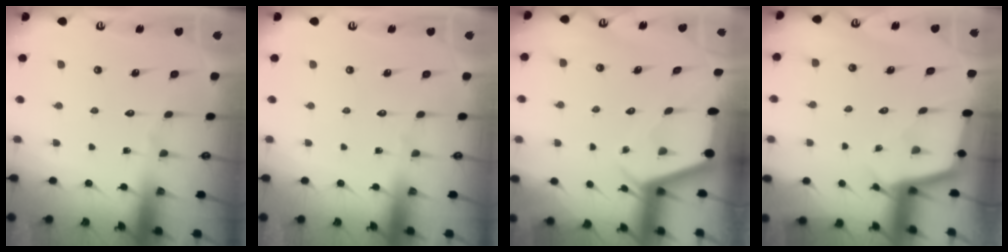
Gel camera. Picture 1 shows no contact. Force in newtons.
{"total": 0.0}
{"total": 2.3, "press": 2.3, "slide": 0.3}
{"total": 2.3, "press": 2.3, "slide": 0.2}